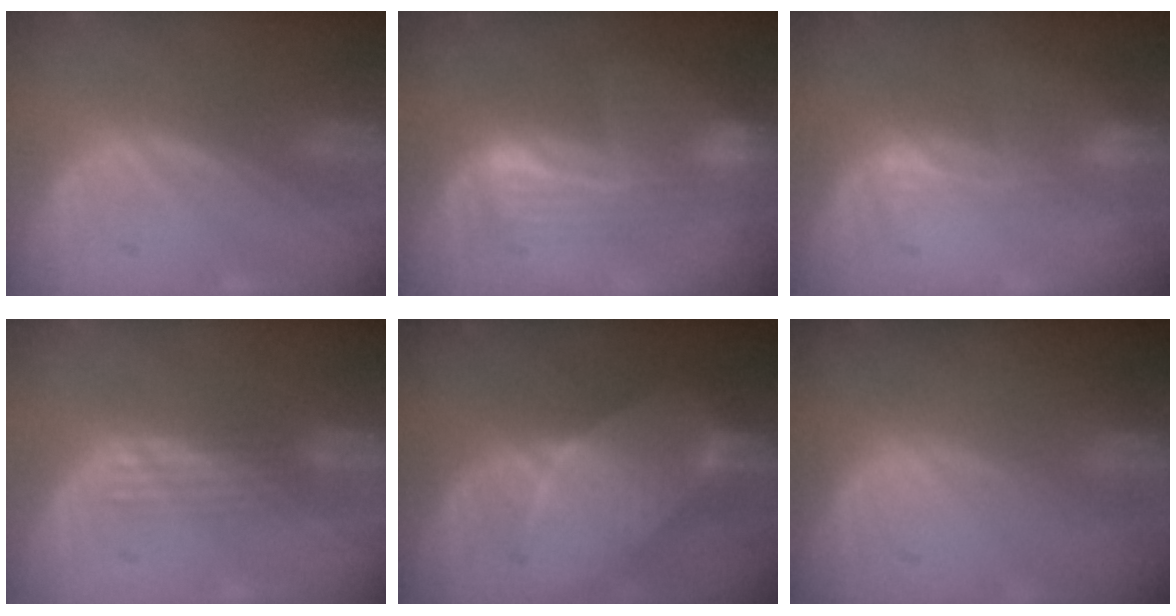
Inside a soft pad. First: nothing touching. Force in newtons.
{"total": 6.5, "press": 6.3, "slide": 1.3}
{"total": 2.6, "press": 2.0, "slide": 1.6}
{"total": 2.9, "press": 2.6, "slide": 1.4}
{"total": 7.1, "press": 6.9, "slide": 1.4}
{"total": 0.0}